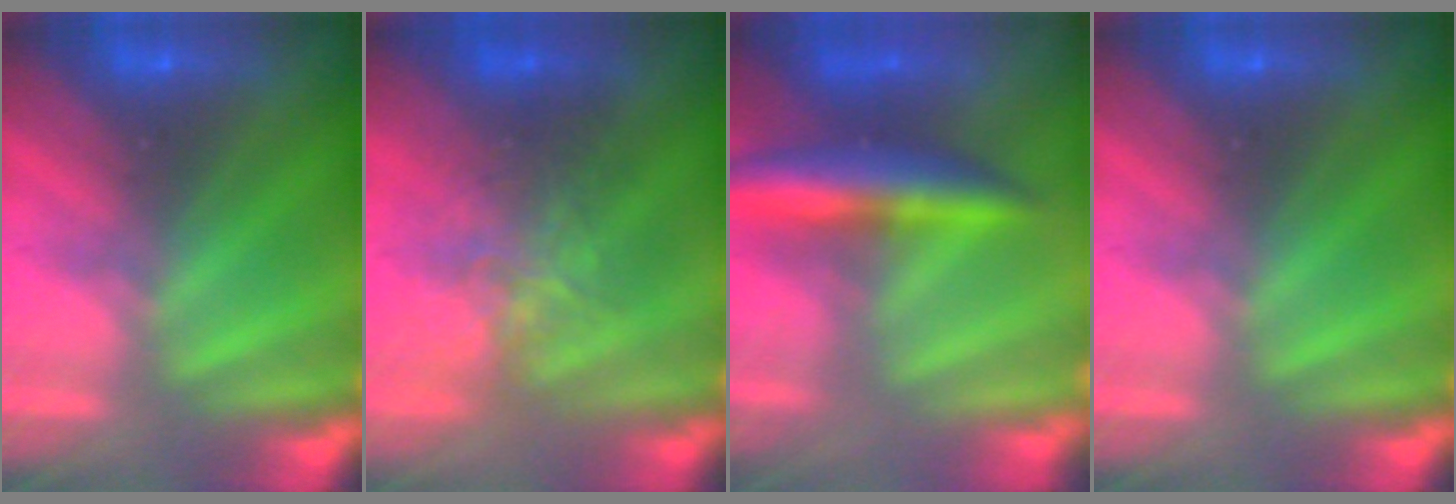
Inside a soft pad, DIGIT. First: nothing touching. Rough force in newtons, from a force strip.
{"total": 2.4}
{"total": 6.2}
{"total": 0.0}